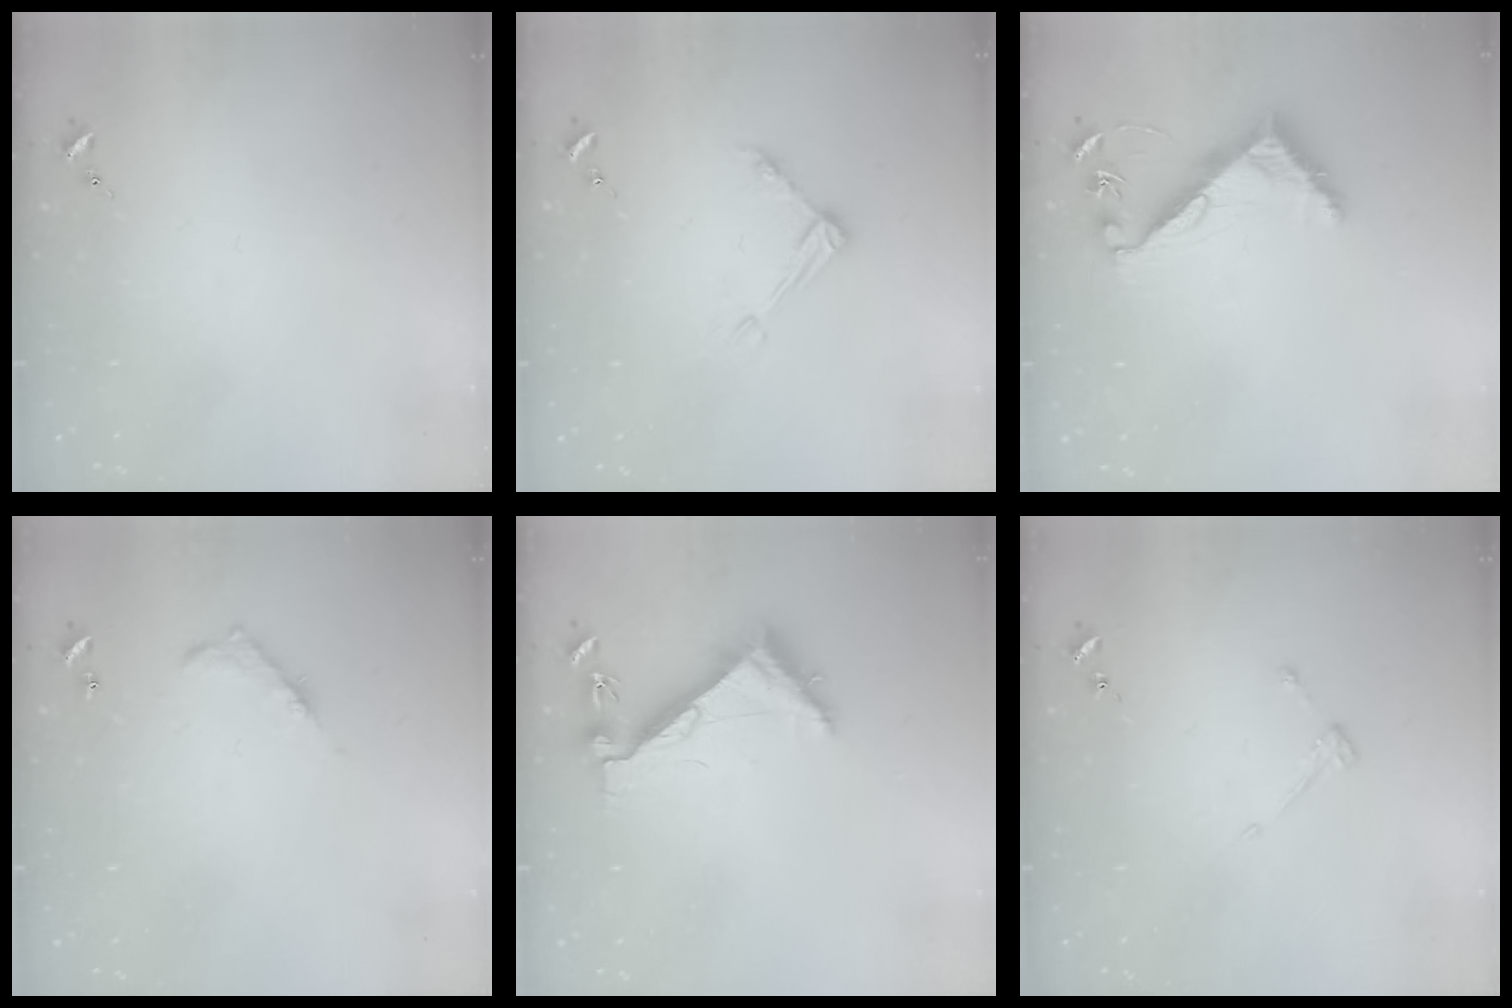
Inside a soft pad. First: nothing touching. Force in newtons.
{"total": 6.5, "press": 6.4, "slide": 0.5}
{"total": 8.0, "press": 8.0, "slide": 0.5}
{"total": 7.1, "press": 7.1, "slide": 0.5}
{"total": 6.3, "press": 6.2, "slide": 0.7}
{"total": 2.9, "press": 2.9, "slide": 0.5}